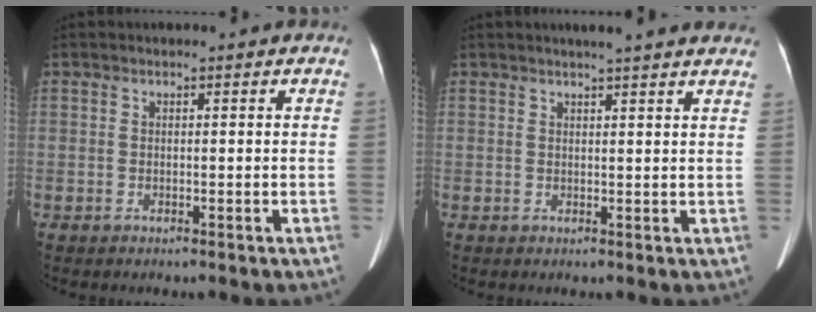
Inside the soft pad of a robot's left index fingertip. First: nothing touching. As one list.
[{"total": 8.8, "force": [7.7, 0.4, 4.2], "torque": [-0.051, 0.018, 0.076]}]